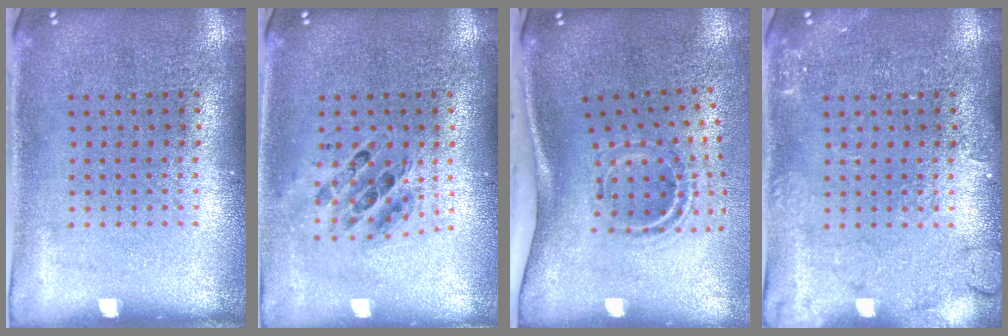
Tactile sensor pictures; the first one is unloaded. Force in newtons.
{"total": 0.7, "press": 0.6, "slide": 0.2}
{"total": 2.2, "press": 1.2, "slide": 1.8}
{"total": 2.2, "press": 2.2, "slide": 0.4}